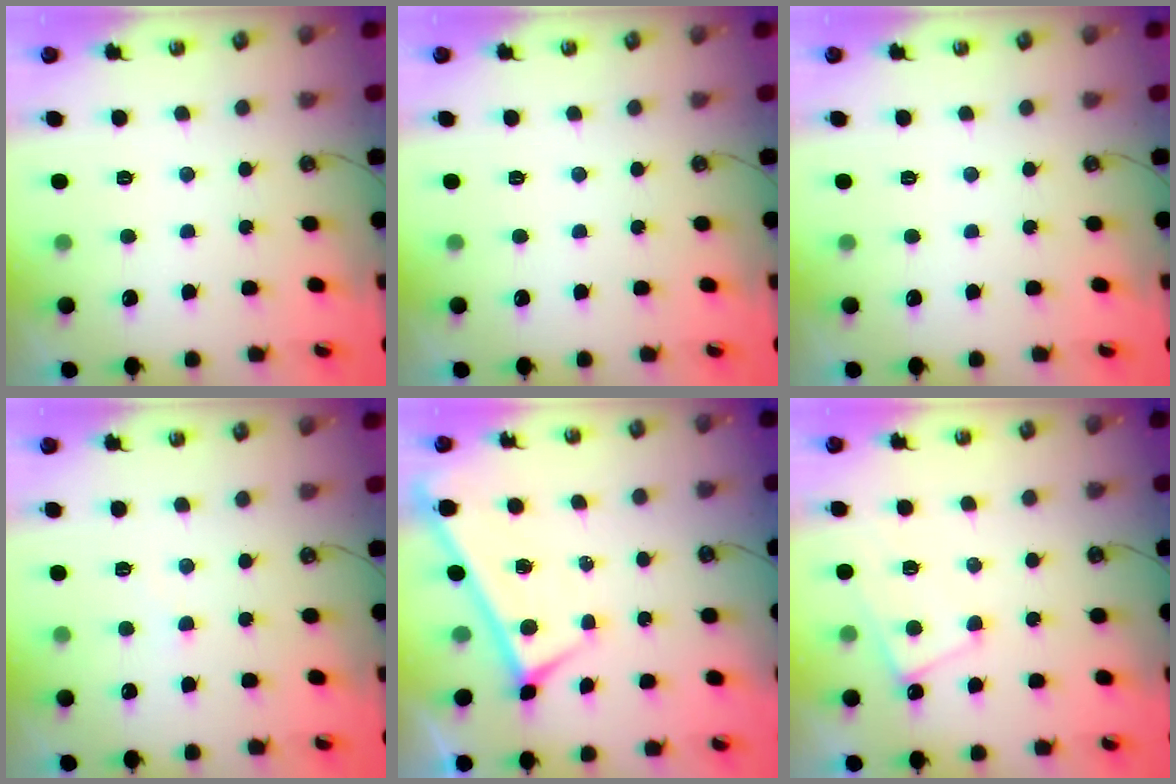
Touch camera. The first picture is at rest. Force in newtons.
{"total": 0.0}
{"total": 0.0}
{"total": 3.6, "press": 3.6, "slide": 0.4}
{"total": 0.0}
{"total": 0.7, "press": 0.5, "slide": 0.4}